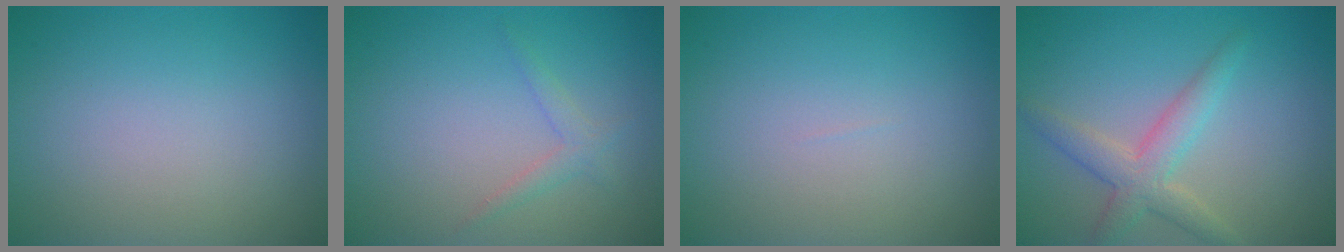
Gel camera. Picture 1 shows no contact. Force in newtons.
{"total": 1.3, "press": 1.3, "slide": 0.1}
{"total": 0.0}
{"total": 3.3, "press": 3.3, "slide": 0.2}